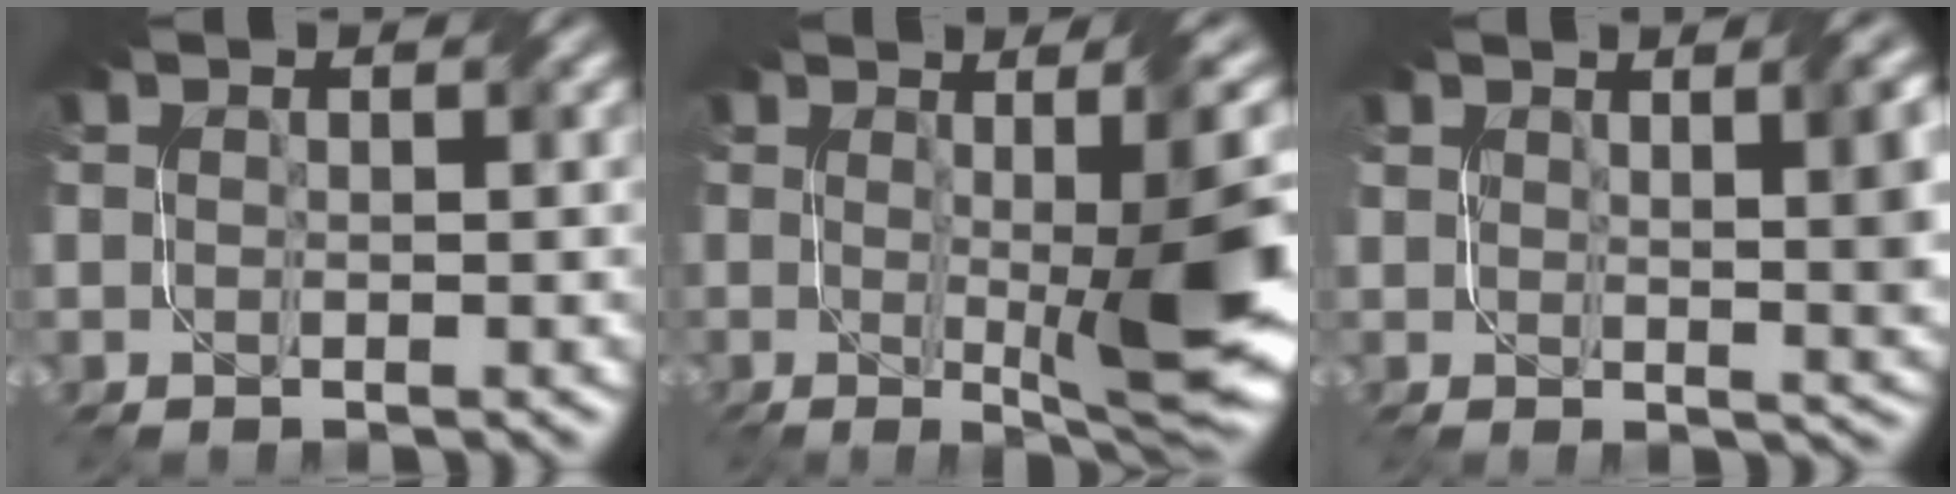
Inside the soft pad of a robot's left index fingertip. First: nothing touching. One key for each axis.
{"total": 11.7, "fx": -0.1, "fy": 2.6, "fz": 11.4, "tx": -0.134, "ty": -0.004, "tz": 0.009}
{"total": 6.1, "fx": 2.1, "fy": 2.0, "fz": 5.4, "tx": -0.047, "ty": 0.000, "tz": 0.038}